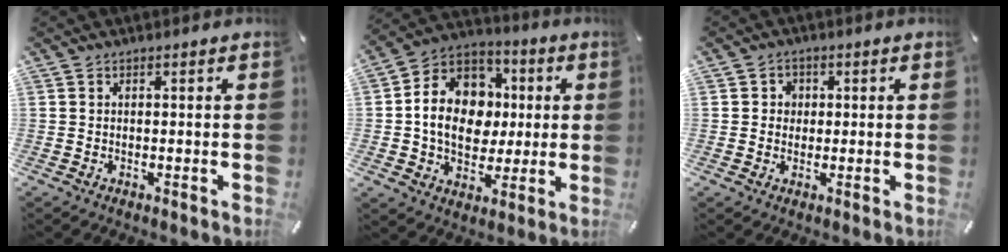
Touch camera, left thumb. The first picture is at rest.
{"total": 14.6, "force": [-0.5, 12.6, 7.5], "torque": [-0.145, 0.012, -0.005]}
{"total": 2.8, "force": [0.0, 2.7, 0.7], "torque": [-0.009, 0.005, -0.004]}